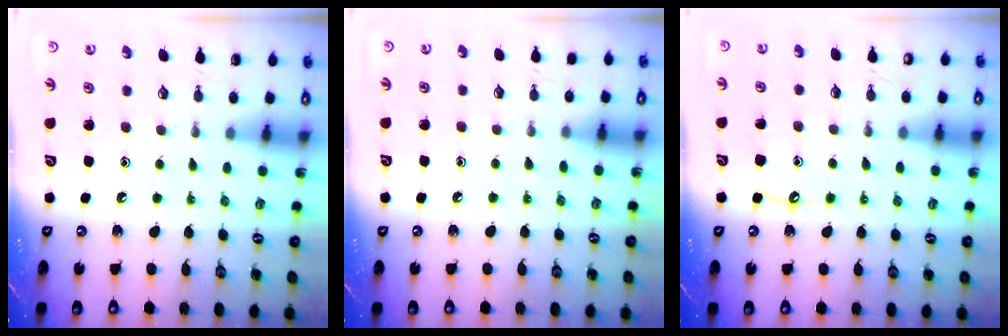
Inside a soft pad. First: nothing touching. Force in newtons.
{"total": 4.7, "press": 4.7, "slide": 0.7}
{"total": 6.0, "press": 6.0, "slide": 0.6}